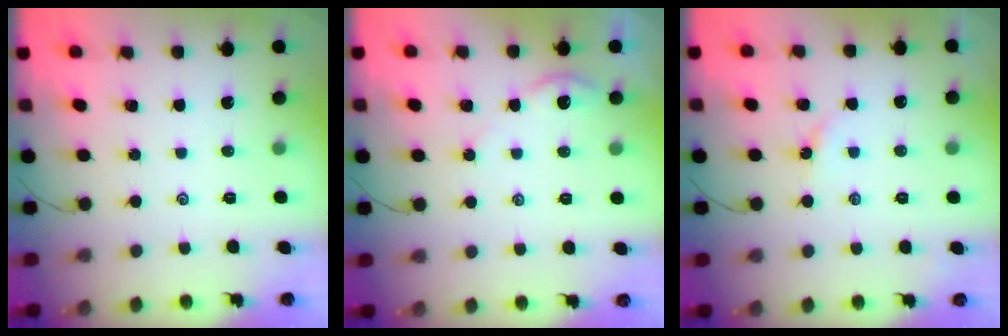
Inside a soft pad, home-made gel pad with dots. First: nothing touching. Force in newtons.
{"total": 3.5, "press": 3.4, "slide": 0.5}
{"total": 1.9, "press": 1.9, "slide": 0.3}